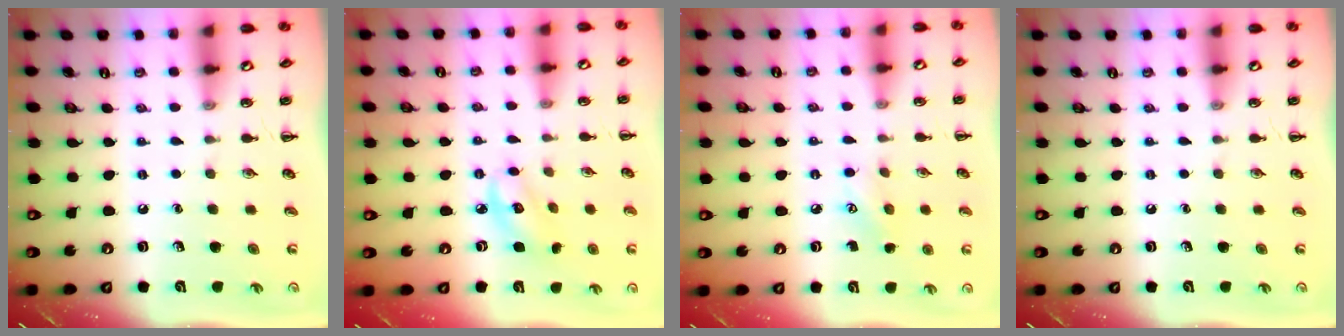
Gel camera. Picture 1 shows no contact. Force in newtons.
{"total": 6.0, "press": 6.0, "slide": 0.1}
{"total": 5.5, "press": 5.4, "slide": 1.2}
{"total": 0.0}